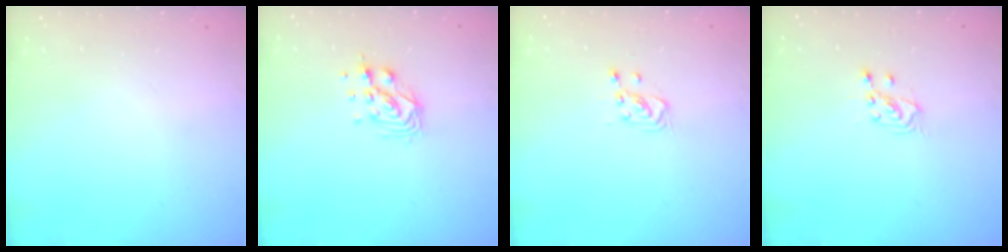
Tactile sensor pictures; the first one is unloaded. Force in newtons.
{"total": 7.8, "press": 7.8, "slide": 0.6}
{"total": 2.8, "press": 2.7, "slide": 0.7}
{"total": 2.5, "press": 2.4, "slide": 0.7}